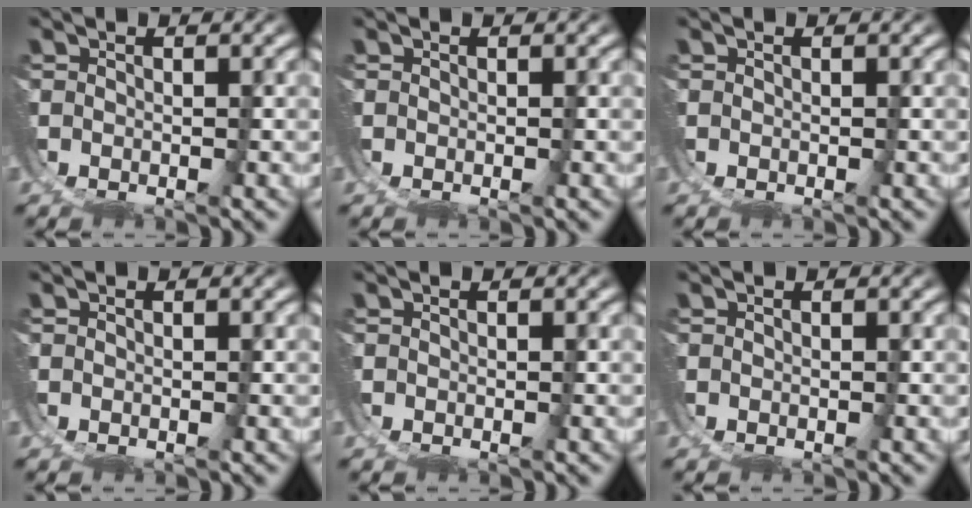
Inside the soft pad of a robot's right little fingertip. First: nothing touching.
{"total": 0.0}
{"total": 0.0}
{"total": 0.0}
{"total": 0.0}
{"total": 0.0}